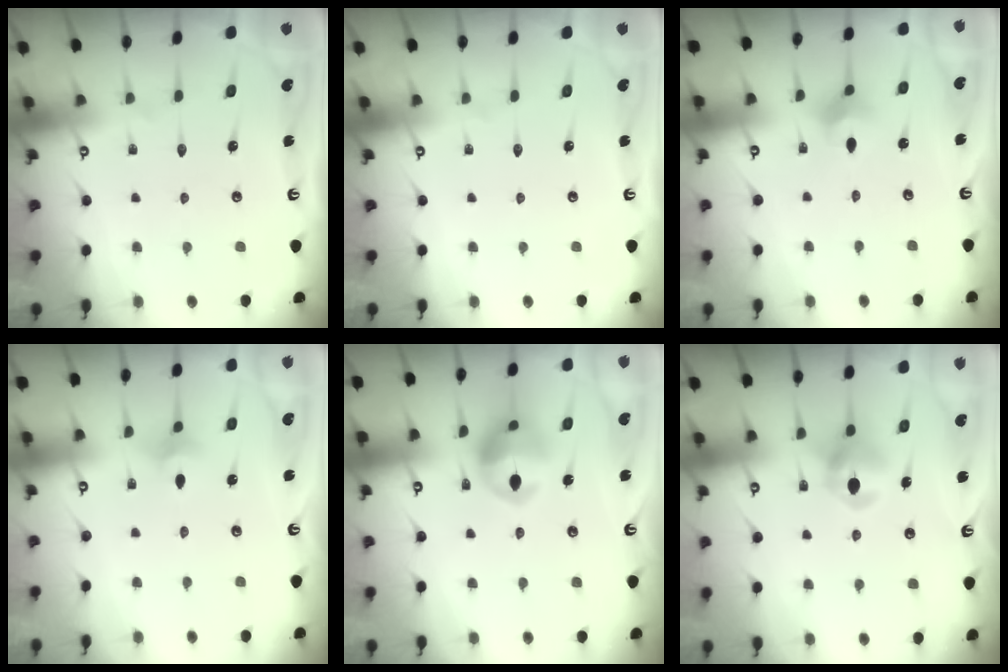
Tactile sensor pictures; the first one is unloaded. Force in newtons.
{"total": 0.0}
{"total": 2.6, "press": 2.6, "slide": 0.4}
{"total": 3.4, "press": 3.3, "slide": 0.8}
{"total": 12.6, "press": 12.6, "slide": 1.3}
{"total": 7.3, "press": 7.3, "slide": 0.6}